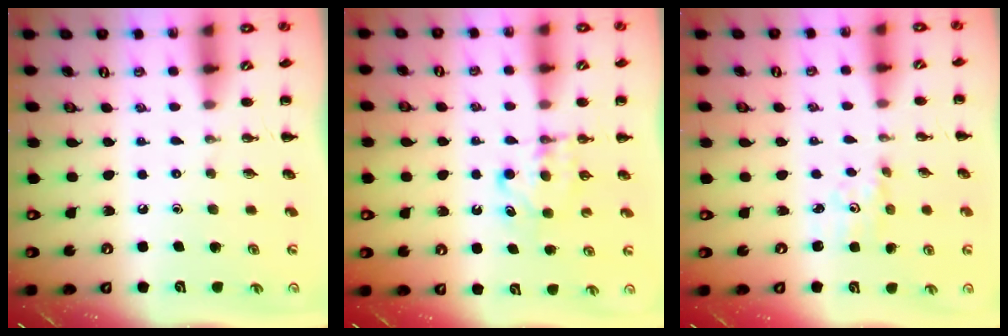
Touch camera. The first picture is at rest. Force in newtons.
{"total": 5.3, "press": 5.2, "slide": 1.0}
{"total": 1.9, "press": 1.9, "slide": 0.5}